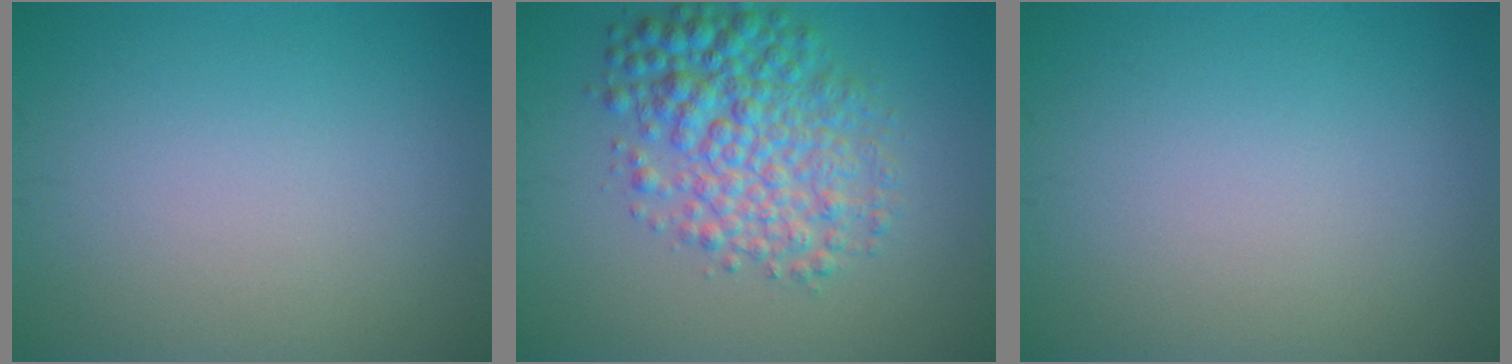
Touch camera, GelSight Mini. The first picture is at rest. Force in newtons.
{"total": 6.2, "press": 6.2, "slide": 0.1}
{"total": 0.0}